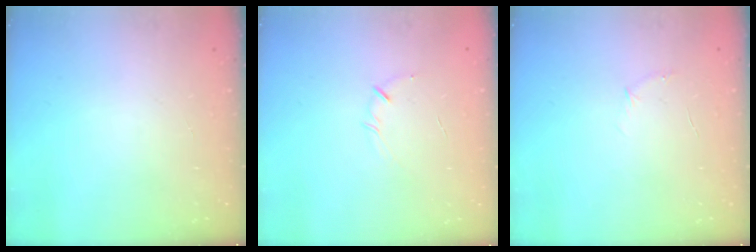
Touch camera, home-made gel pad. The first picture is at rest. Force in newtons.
{"total": 4.2, "press": 4.1, "slide": 1.0}
{"total": 4.0, "press": 3.8, "slide": 1.1}